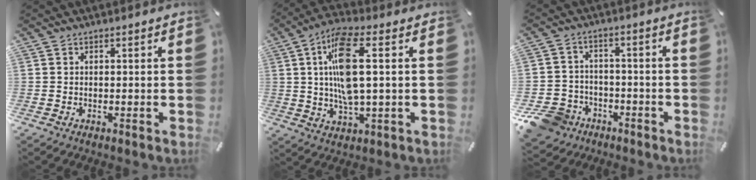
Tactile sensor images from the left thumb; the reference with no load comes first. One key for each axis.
{"total": 12.6, "fx": 1.6, "fy": 4.0, "fz": 11.8, "tx": -0.235, "ty": -0.006, "tz": 0.023}
{"total": 9.9, "fx": -5.7, "fy": 7.7, "fz": 2.7, "tx": -0.072, "ty": 0.043, "tz": -0.103}